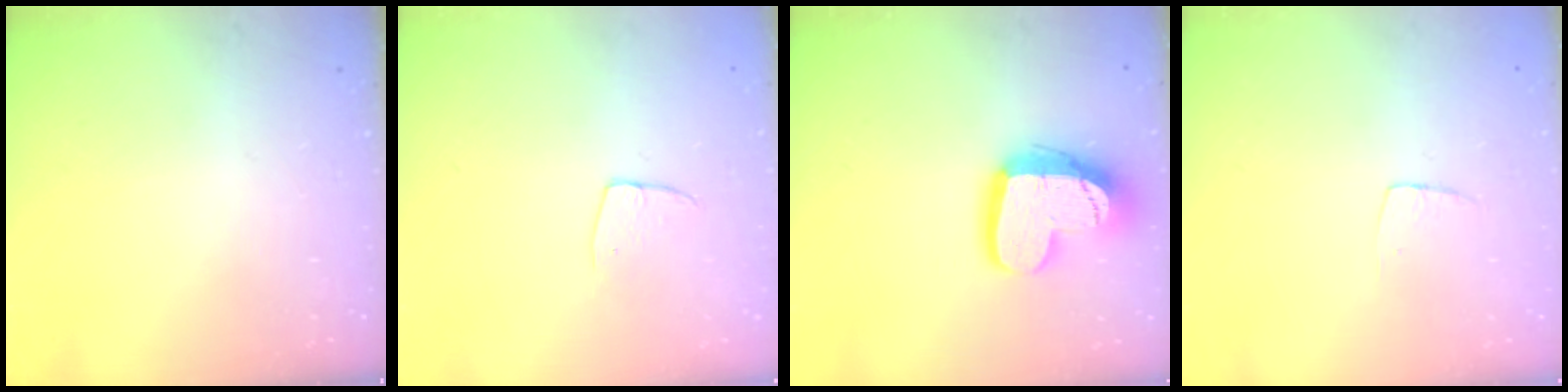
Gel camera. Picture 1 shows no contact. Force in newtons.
{"total": 5.6, "press": 5.5, "slide": 0.5}
{"total": 19.0, "press": 18.9, "slide": 1.6}
{"total": 3.8, "press": 3.7, "slide": 0.3}